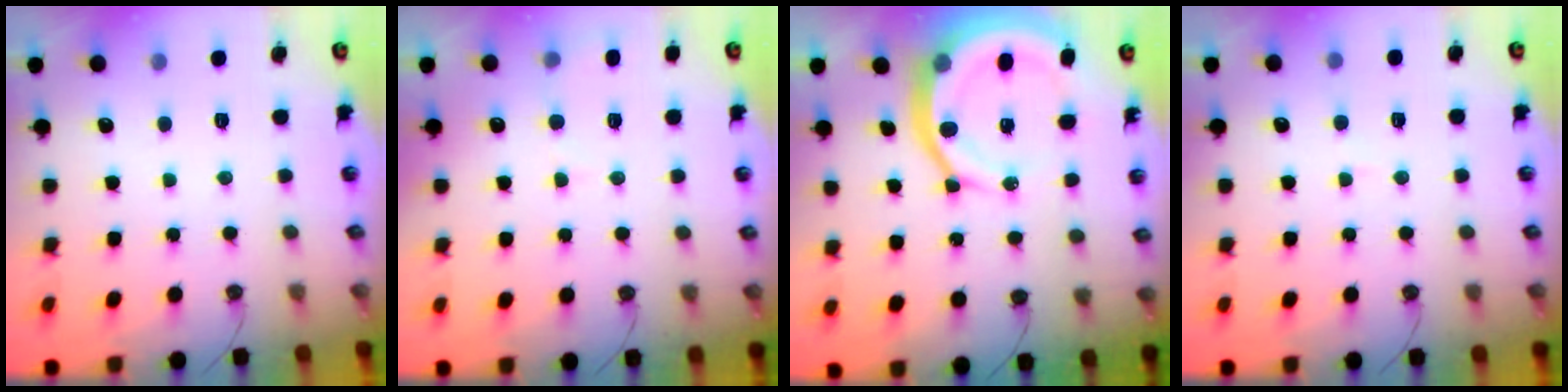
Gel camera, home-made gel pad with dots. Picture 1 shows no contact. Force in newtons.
{"total": 4.7, "press": 4.6, "slide": 0.8}
{"total": 15.2, "press": 15.1, "slide": 1.6}
{"total": 6.6, "press": 6.6, "slide": 0.6}